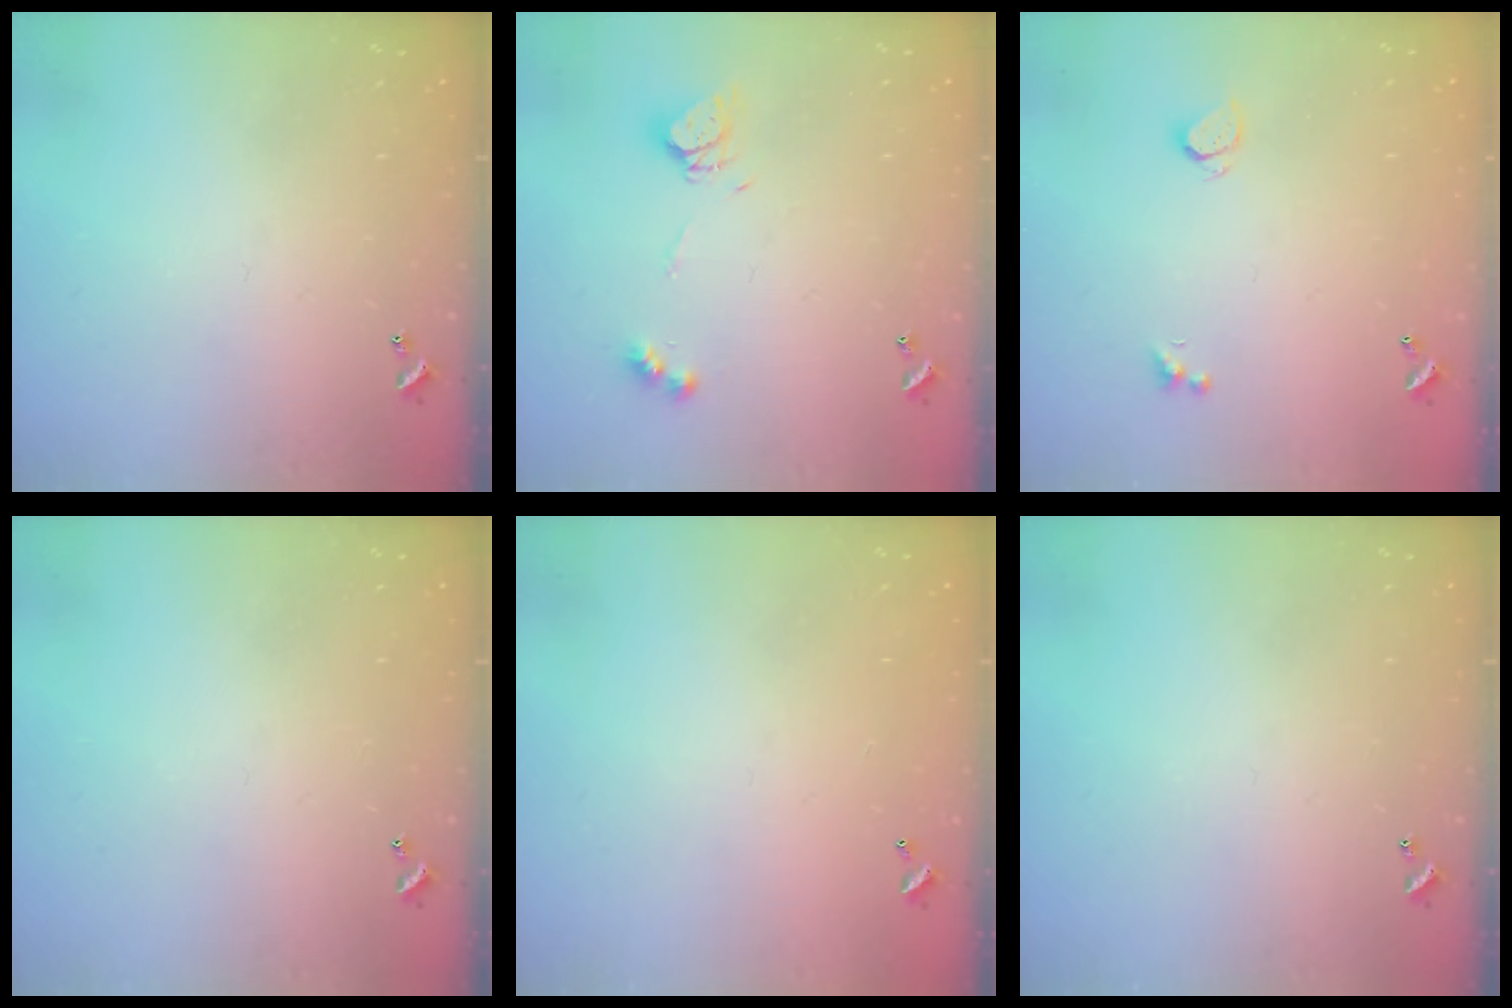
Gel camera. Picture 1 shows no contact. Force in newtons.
{"total": 10.2, "press": 10.1, "slide": 0.8}
{"total": 0.6, "press": 0.5, "slide": 0.4}
{"total": 0.0}
{"total": 2.8, "press": 2.8, "slide": 0.1}
{"total": 0.0}